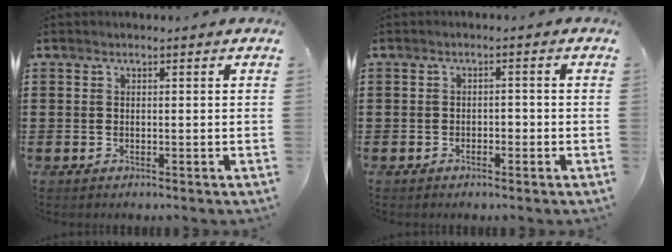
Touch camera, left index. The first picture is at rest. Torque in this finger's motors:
{"motor_torque": [-0.07, -0.07, 0.06, -0.01]}